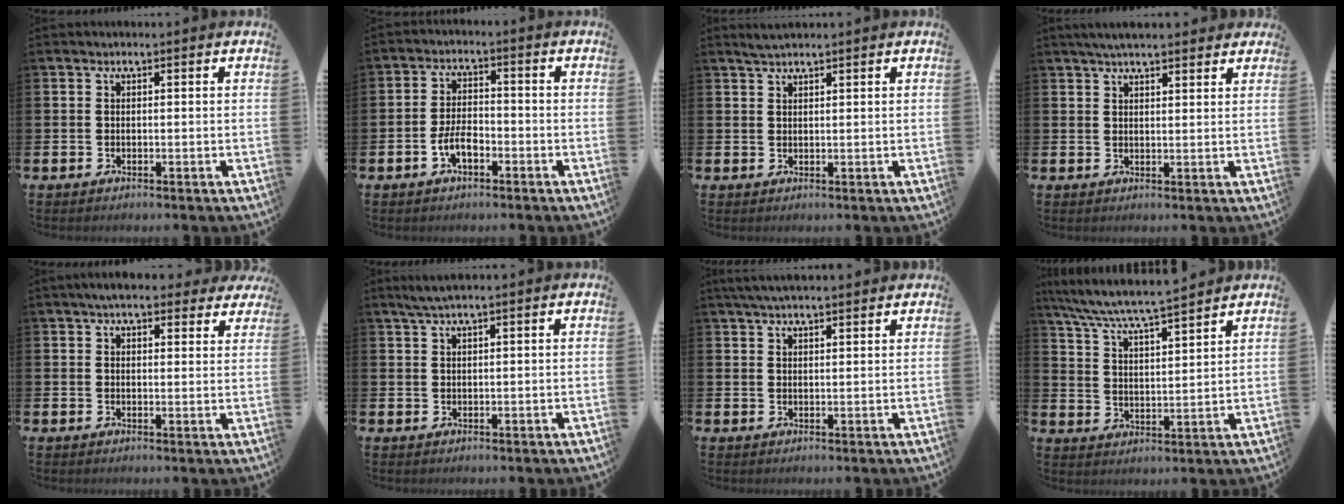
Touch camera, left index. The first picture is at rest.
{"total": 3.9, "force": [-1.8, 1.9, 2.9], "torque": [-0.057, 0.006, -0.035]}
{"total": 2.0, "force": [1.8, 0.3, 0.8], "torque": [-0.014, 0.002, 0.032]}
{"total": 3.6, "force": [3.3, 0.6, 1.5], "torque": [-0.031, -0.006, 0.059]}
{"total": 5.2, "force": [4.5, 1.6, 2.1], "torque": [-0.032, -0.016, 0.078]}
{"total": 2.2, "force": [1.6, 0.0, 1.6], "torque": [-0.036, 0.003, 0.029]}
{"total": 3.7, "force": [3.3, 0.5, 1.4], "torque": [-0.032, -0.004, 0.061]}
{"total": 6.6, "force": [6.3, 0.1, 1.9], "torque": [-0.061, -0.048, 0.107]}